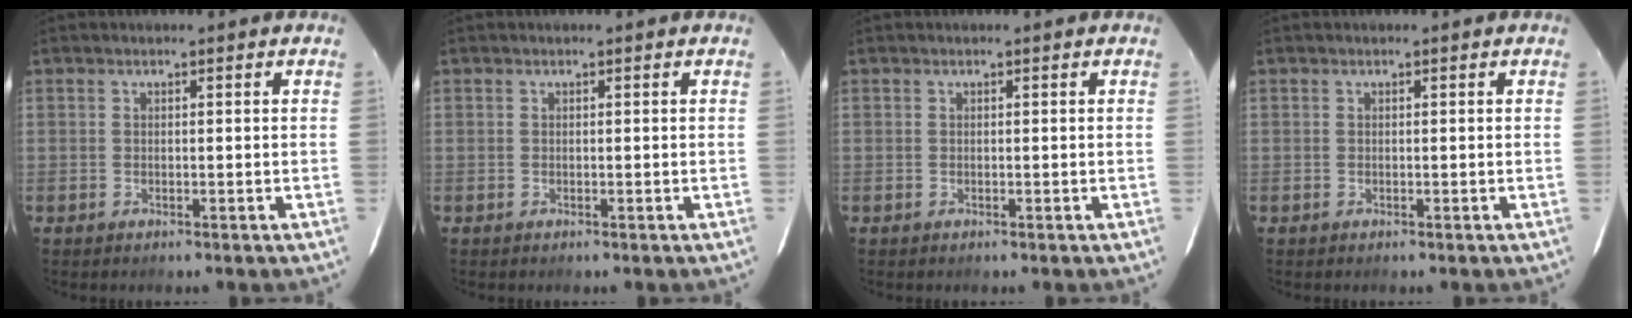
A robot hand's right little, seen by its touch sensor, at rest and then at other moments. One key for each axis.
{"total": 0.0}
{"total": 0.0}
{"total": 0.0}